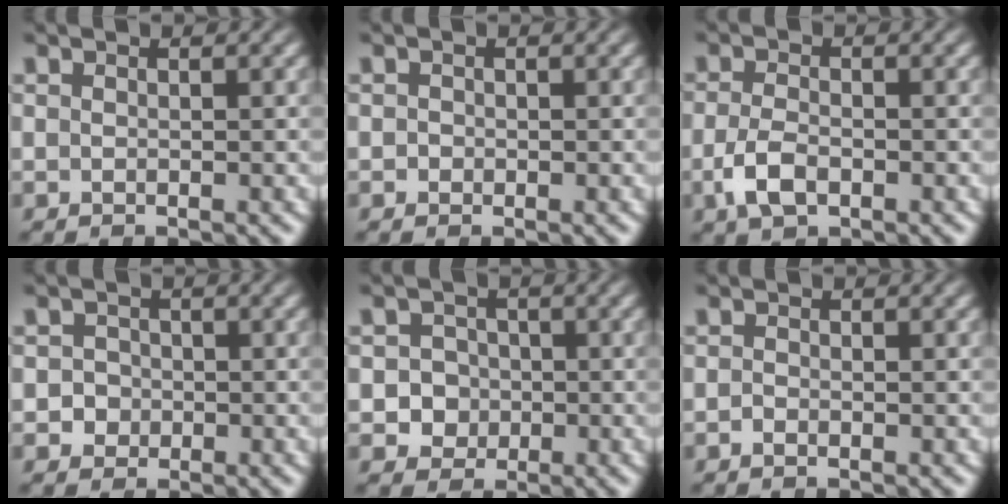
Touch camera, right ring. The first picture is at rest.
{"total": 0.5, "force": [-0.3, 0.2, -0.3], "torque": [0.004, -0.009, -0.003]}
{"total": 2.6, "force": [-1.2, 1.4, 1.8], "torque": [-0.048, -0.016, -0.017]}
{"total": 3.3, "force": [-0.6, 3.2, 0.4], "torque": [-0.024, -0.006, -0.017]}
{"total": 6.5, "force": [-1.1, 6.2, 1.4], "torque": [-0.053, -0.024, -0.018]}
{"total": 0.6, "force": [-0.6, 0.1, 0.1], "torque": [-0.009, -0.008, -0.011]}